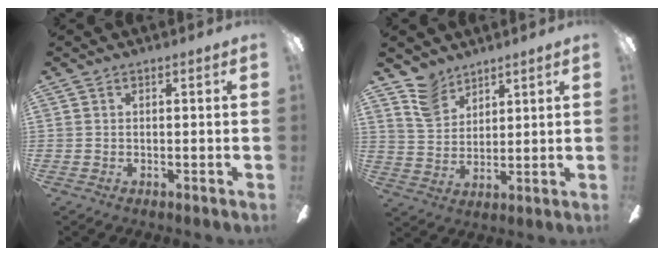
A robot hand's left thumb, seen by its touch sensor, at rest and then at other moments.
{"total": 8.2, "force": [6.4, 4.6, 2.3], "torque": [-0.053, -0.025, 0.125]}